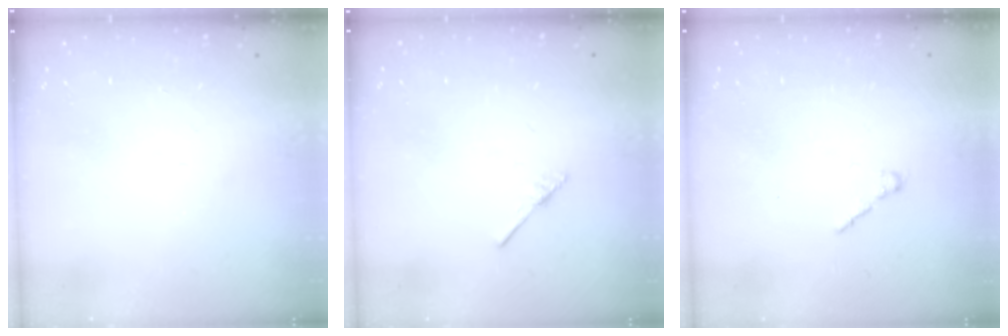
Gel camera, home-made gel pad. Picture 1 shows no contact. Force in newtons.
{"total": 2.5, "press": 2.4, "slide": 0.3}
{"total": 1.7, "press": 1.7, "slide": 0.5}